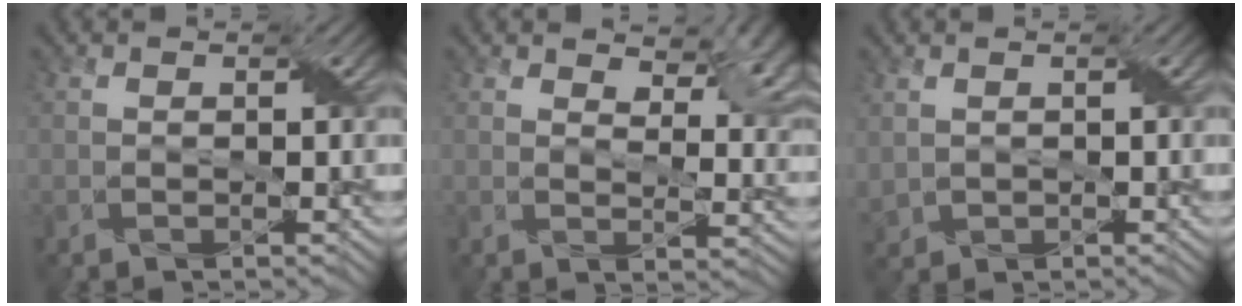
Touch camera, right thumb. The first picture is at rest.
{"total": 8.3, "force": [5.2, 3.6, 5.4], "torque": [-0.084, 0.002, 0.088]}
{"total": 1.8, "force": [0.5, 1.5, 0.8], "torque": [-0.031, -0.003, 0.015]}